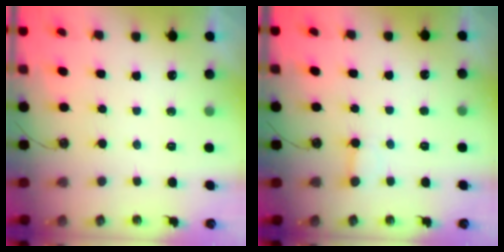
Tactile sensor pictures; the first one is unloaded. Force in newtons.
{"total": 2.5, "press": 2.5, "slide": 0.1}